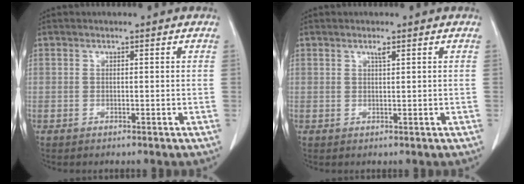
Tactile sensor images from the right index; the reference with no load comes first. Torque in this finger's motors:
{"motor_torque": [0.08, -0.05, 0.04, 0.01]}